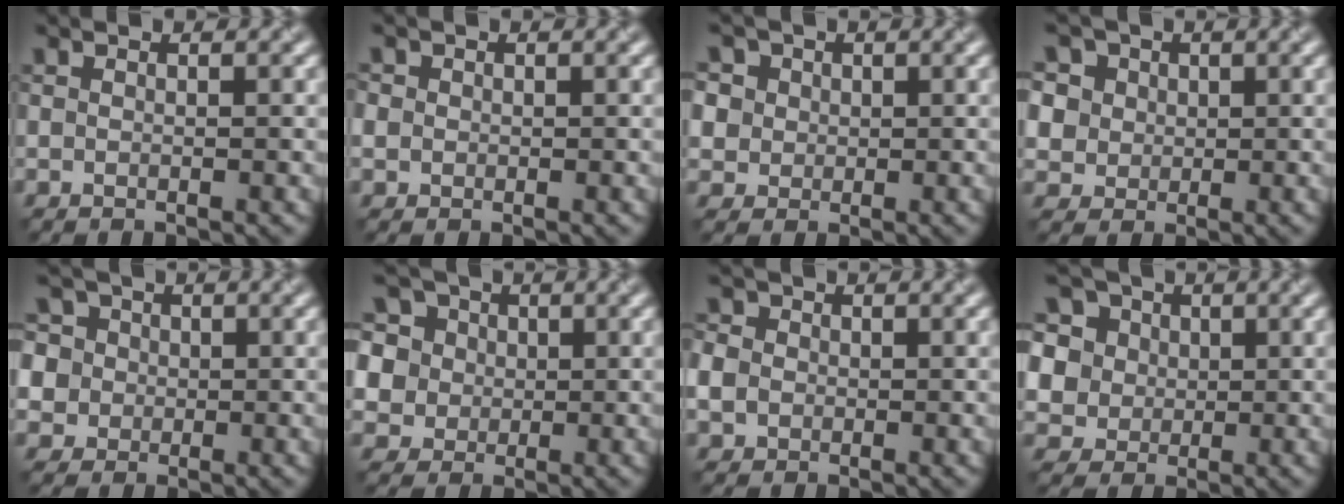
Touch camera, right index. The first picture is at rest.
{"total": 1.8, "force": [0.4, 1.6, 0.6], "torque": [-0.007, 0.008, 0.000]}
{"total": 7.6, "force": [3.5, 6.0, 3.1], "torque": [-0.066, 0.026, 0.036]}
{"total": 9.8, "force": [4.8, 7.4, 4.2], "torque": [-0.098, 0.027, 0.060]}
{"total": 8.9, "force": [3.1, 7.4, 3.8], "torque": [-0.075, 0.037, 0.017]}
{"total": 11.1, "force": [4.9, 8.6, 5.1], "torque": [-0.113, 0.040, 0.060]}
{"total": 5.5, "force": [0.0, 4.9, 2.5], "torque": [-0.055, 0.026, -0.031]}
{"total": 12.7, "force": [6.1, 9.4, 5.9], "torque": [-0.142, 0.043, 0.086]}